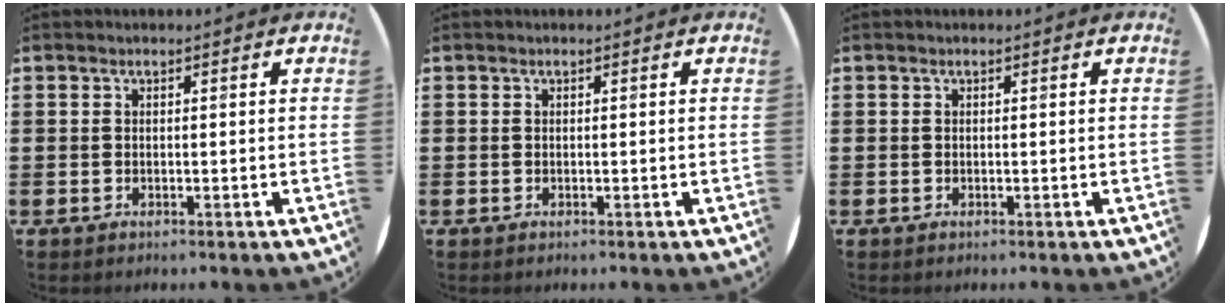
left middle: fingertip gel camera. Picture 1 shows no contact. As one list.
[{"total": 0.0}, {"total": 0.0}]